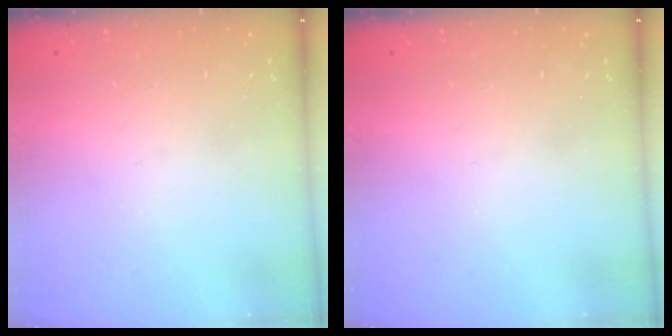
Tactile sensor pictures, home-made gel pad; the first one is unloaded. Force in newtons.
{"total": 0.0}